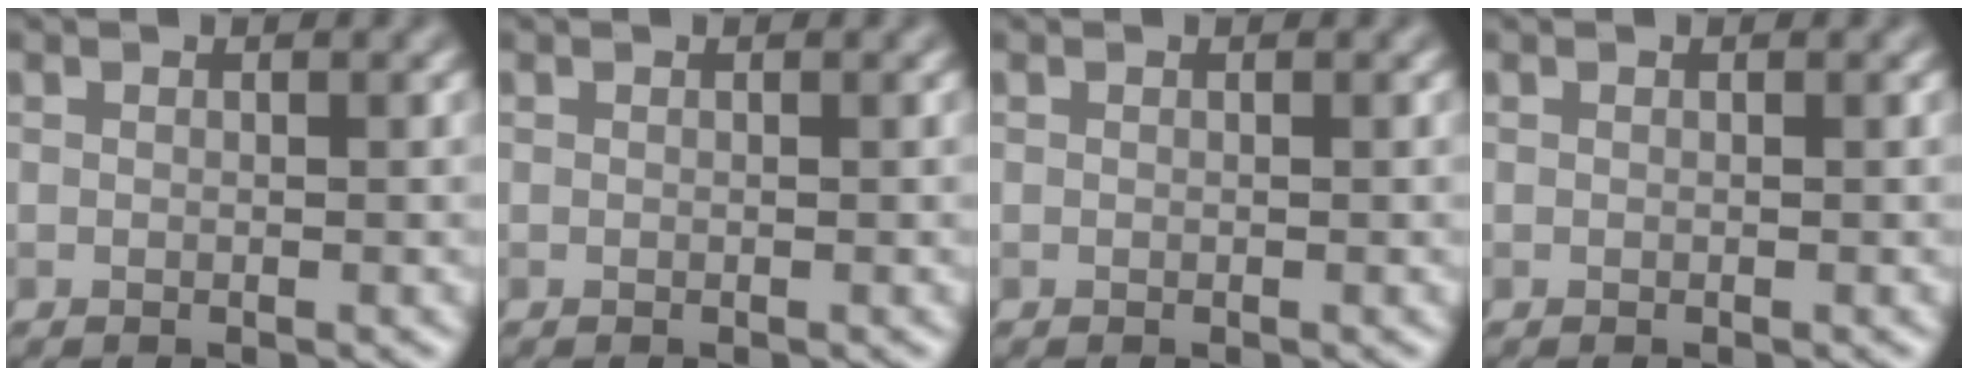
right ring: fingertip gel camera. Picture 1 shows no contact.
{"total": 0.0}
{"total": 0.0}
{"total": 0.0}